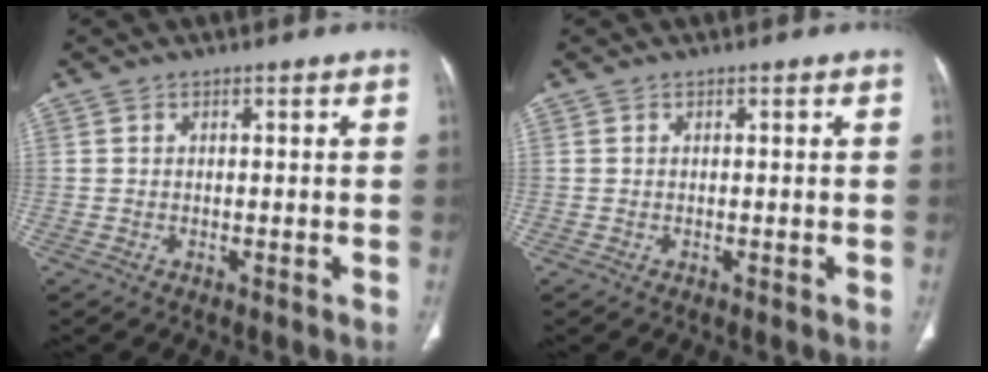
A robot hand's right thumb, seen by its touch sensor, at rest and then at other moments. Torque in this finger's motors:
{"motor_torque": [0.10, 0.10, 0.00, 0.00, 0.00]}